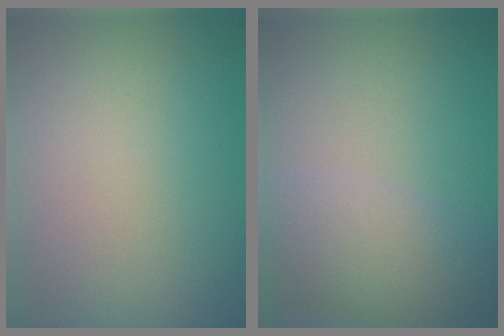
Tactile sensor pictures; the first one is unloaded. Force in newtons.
{"total": 5.2, "press": 5.2, "slide": 0.3}